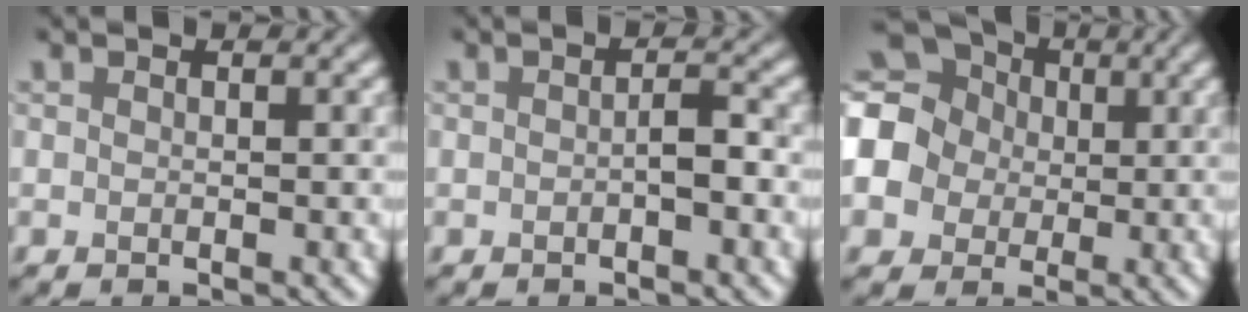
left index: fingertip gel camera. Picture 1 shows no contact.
{"total": 1.5, "force": [-0.5, 0.6, 1.3], "torque": [-0.022, 0.005, -0.010]}
{"total": 14.1, "force": [0.2, 13.1, 5.3], "torque": [-0.158, 0.007, -0.031]}